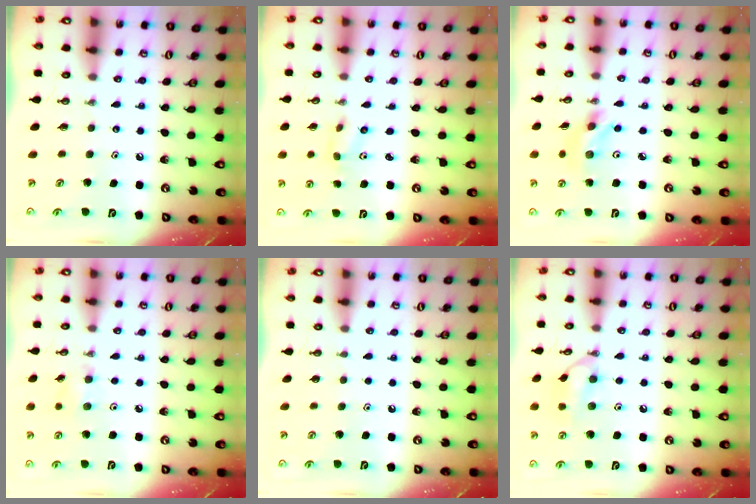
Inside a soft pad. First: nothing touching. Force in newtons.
{"total": 2.3, "press": 2.0, "slide": 1.1}
{"total": 5.7, "press": 5.7, "slide": 0.2}
{"total": 4.6, "press": 4.4, "slide": 1.4}
{"total": 0.9, "press": 0.1, "slide": 0.9}
{"total": 10.6, "press": 8.6, "slide": 6.3}